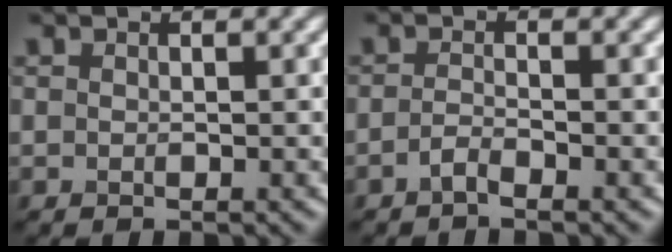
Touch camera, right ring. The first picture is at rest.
{"total": 1.2, "force": [-1.0, 0.1, 0.8], "torque": [-0.021, 0.004, -0.020]}